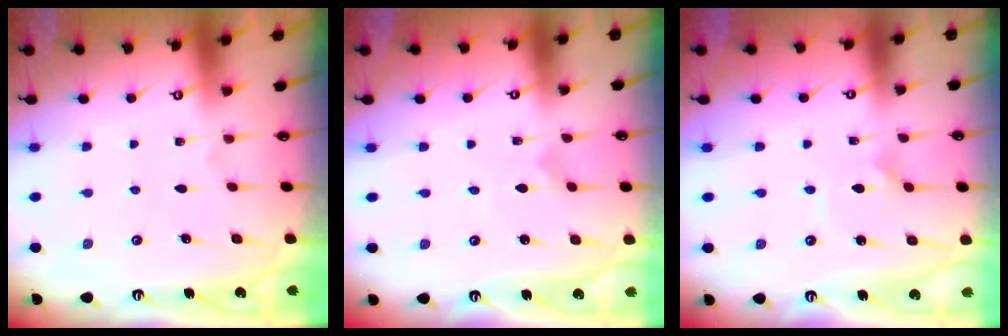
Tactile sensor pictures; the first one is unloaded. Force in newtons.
{"total": 0.0}
{"total": 2.6, "press": 2.6, "slide": 0.2}